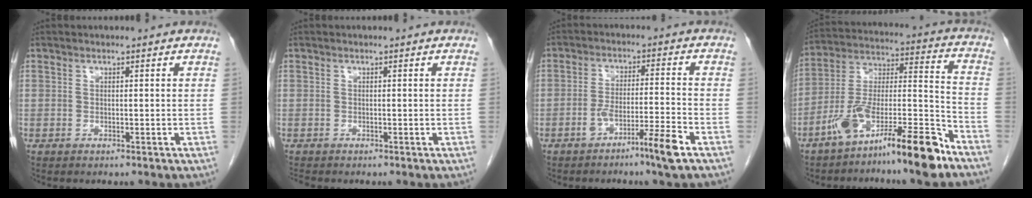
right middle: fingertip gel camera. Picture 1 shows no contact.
{"total": 0.6, "force": [-0.6, -0.1, 0.0], "torque": [-0.009, -0.006, -0.013]}
{"total": 6.3, "force": [-4.1, -0.7, 4.8], "torque": [-0.085, 0.005, -0.073]}
{"total": 15.9, "force": [-11.0, 1.2, 11.5], "torque": [-0.214, 0.008, -0.193]}